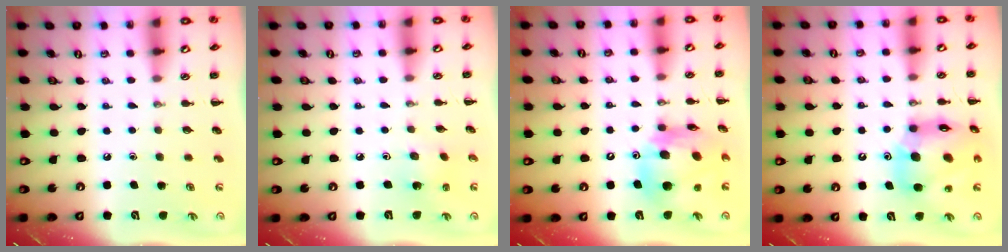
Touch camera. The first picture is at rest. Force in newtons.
{"total": 1.8, "press": 1.7, "slide": 0.7}
{"total": 14.1, "press": 13.5, "slide": 4.1}
{"total": 16.9, "press": 16.1, "slide": 5.0}